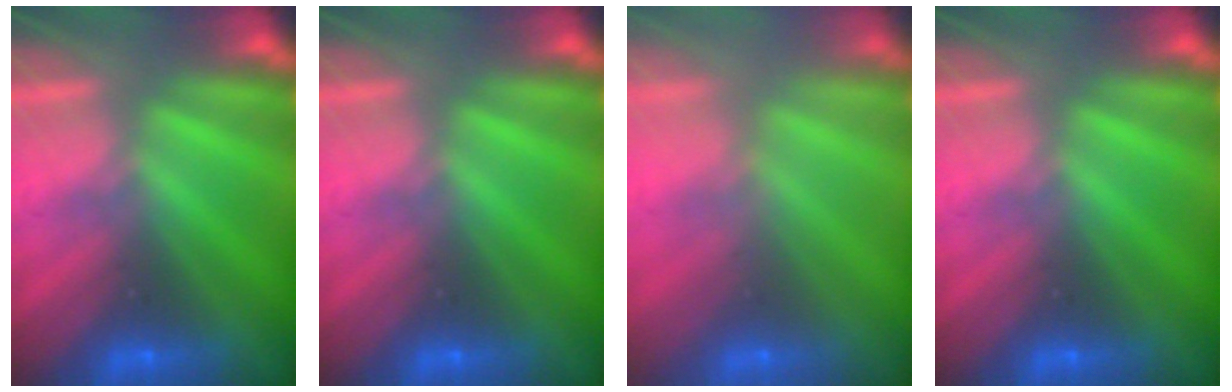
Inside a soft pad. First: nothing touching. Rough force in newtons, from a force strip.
{"total": 0.0}
{"total": 2.8}
{"total": 0.0}